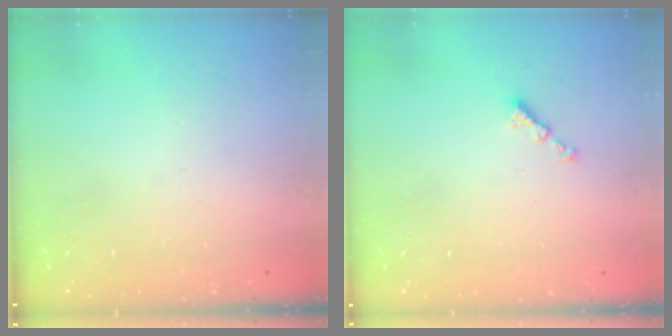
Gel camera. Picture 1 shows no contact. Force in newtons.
{"total": 2.1, "press": 2.1, "slide": 0.4}